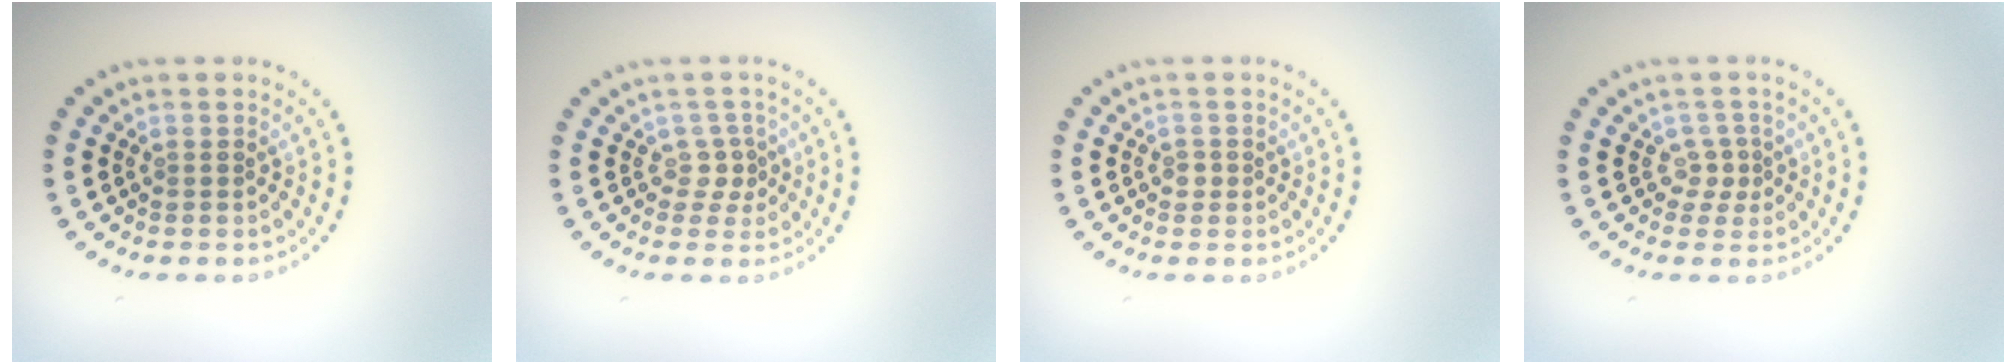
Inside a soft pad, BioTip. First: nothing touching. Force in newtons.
{"total": 1.5, "press": 1.0, "slide": 1.0}
{"total": 0.7, "press": 0.6, "slide": 0.4}
{"total": 1.6, "press": 1.0, "slide": 1.2}